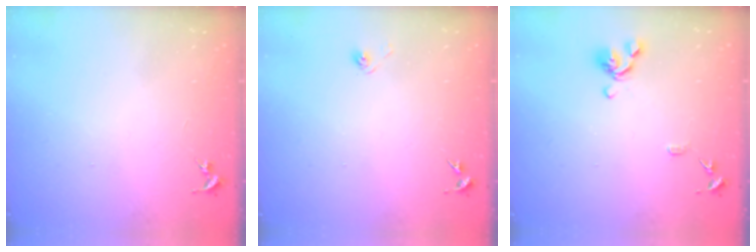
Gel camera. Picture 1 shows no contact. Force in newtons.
{"total": 3.1, "press": 2.6, "slide": 1.7}
{"total": 10.4, "press": 10.3, "slide": 1.3}